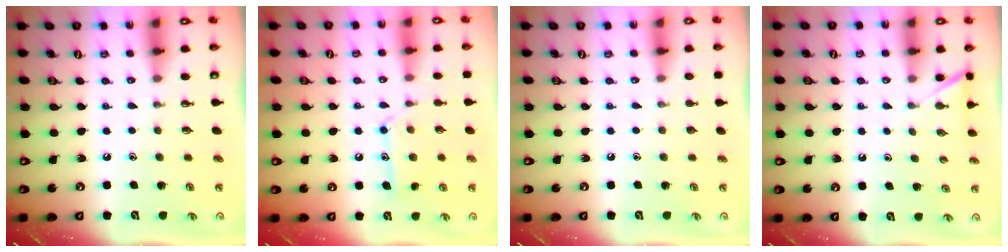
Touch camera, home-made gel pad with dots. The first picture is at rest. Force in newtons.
{"total": 11.1, "press": 11.1, "slide": 0.4}
{"total": 0.0}
{"total": 2.4, "press": 2.4, "slide": 0.2}